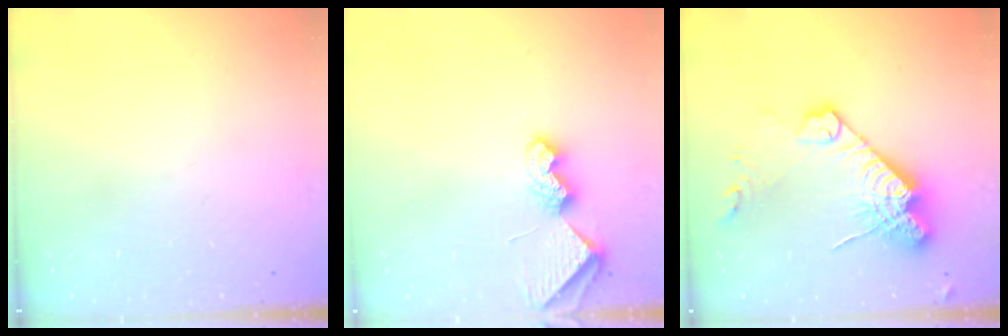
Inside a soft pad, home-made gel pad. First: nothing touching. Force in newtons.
{"total": 7.3, "press": 7.3, "slide": 0.4}
{"total": 17.7, "press": 17.6, "slide": 1.7}